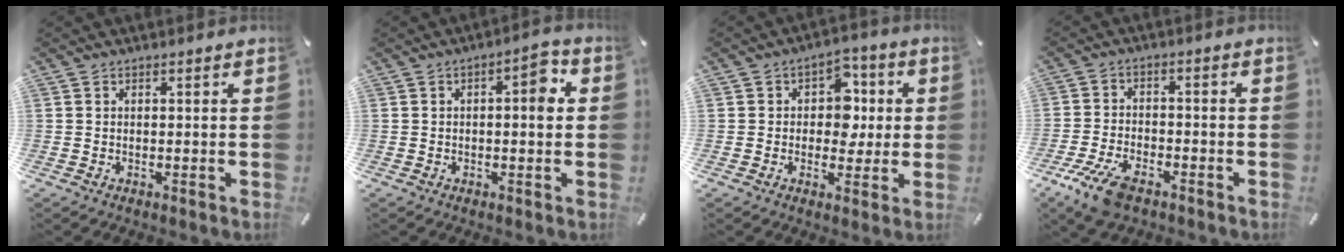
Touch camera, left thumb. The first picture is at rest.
{"total": 6.2, "force": [0.6, 2.7, 5.6], "torque": [-0.058, 0.000, -0.002]}
{"total": 8.7, "force": [0.3, 7.1, 4.9], "torque": [-0.057, 0.006, 0.002]}
{"total": 8.4, "force": [-5.3, 3.6, 5.4], "torque": [-0.125, 0.013, -0.101]}